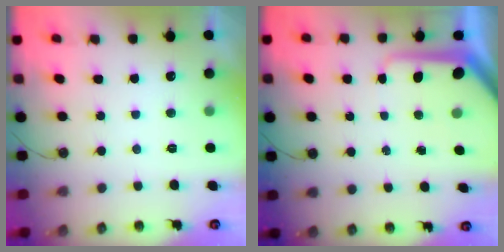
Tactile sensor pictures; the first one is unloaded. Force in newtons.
{"total": 8.7, "press": 8.7, "slide": 0.8}